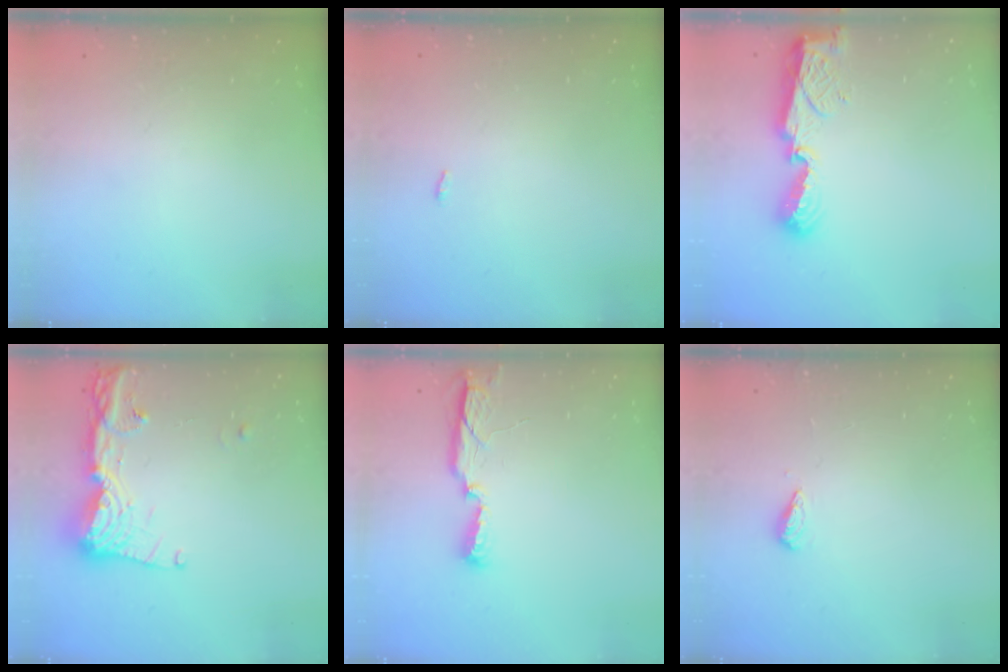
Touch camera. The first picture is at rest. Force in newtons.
{"total": 6.7, "press": 1.4, "slide": 6.6}
{"total": 7.3, "press": 7.3, "slide": 0.7}
{"total": 14.5, "press": 14.4, "slide": 1.7}
{"total": 6.6, "press": 6.5, "slide": 1.1}
{"total": 2.7, "press": 2.6, "slide": 0.4}